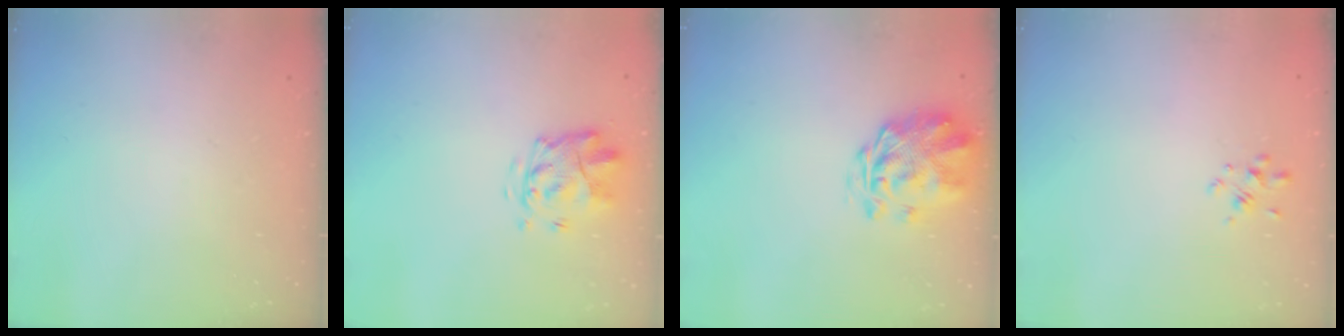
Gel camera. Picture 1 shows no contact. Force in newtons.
{"total": 3.8, "press": 3.5, "slide": 1.6}
{"total": 3.3, "press": 2.9, "slide": 1.6}
{"total": 2.2, "press": 2.0, "slide": 0.9}